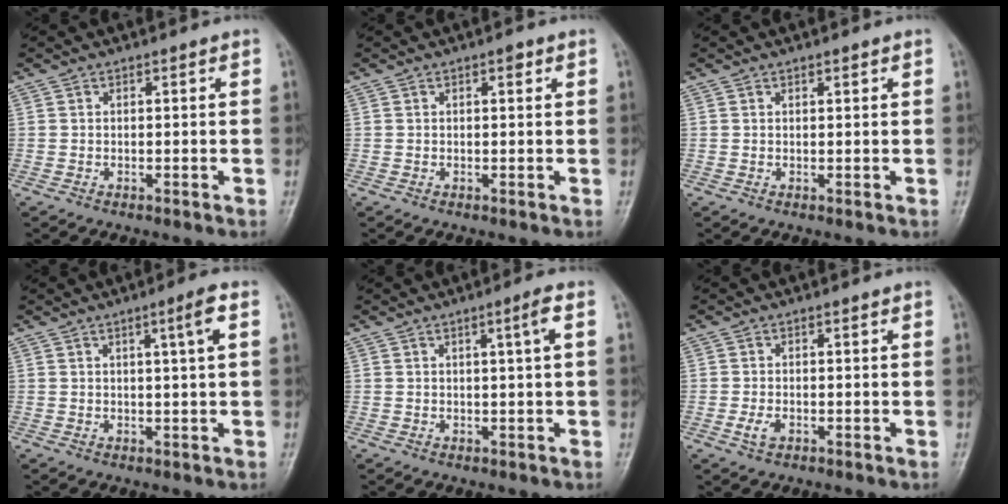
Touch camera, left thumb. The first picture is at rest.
{"total": 1.2, "force": [0.6, 0.5, 0.9], "torque": [-0.010, 0.001, 0.006]}
{"total": 0.8, "force": [0.5, 0.2, 0.5], "torque": [-0.008, -0.003, 0.008]}
{"total": 3.8, "force": [1.3, -0.3, 3.6], "torque": [-0.061, 0.000, 0.022]}
{"total": 2.8, "force": [0.8, -0.4, 2.7], "torque": [-0.049, 0.001, 0.015]}
{"total": 2.1, "force": [-0.7, 1.2, 1.5], "torque": [-0.032, -0.002, -0.014]}